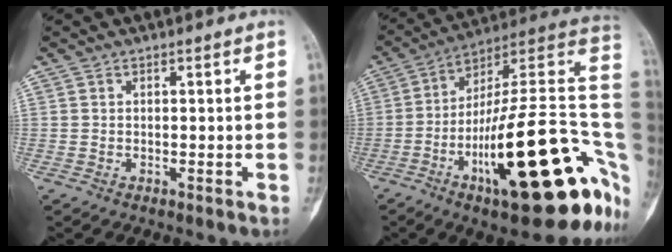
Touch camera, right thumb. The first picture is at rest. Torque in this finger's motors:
{"motor_torque": [3.35, 1.65, 1.39, -1.38, 0.71]}